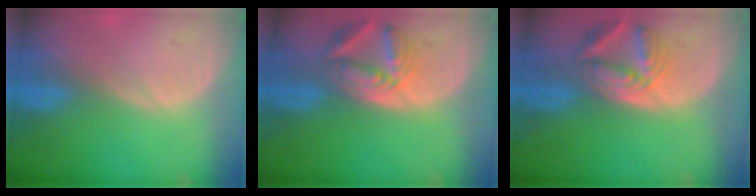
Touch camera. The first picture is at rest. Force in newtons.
{"total": 6.4, "press": 6.4, "slide": 0.9}
{"total": 6.4, "press": 6.4, "slide": 0.9}